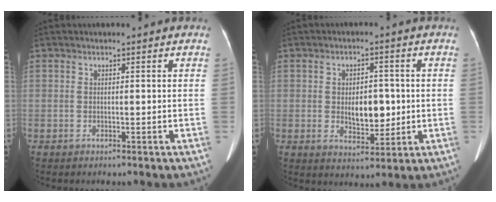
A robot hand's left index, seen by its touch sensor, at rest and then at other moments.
{"total": 5.9, "force": [-0.1, 3.3, 4.9], "torque": [-0.077, 0.001, 0.007]}